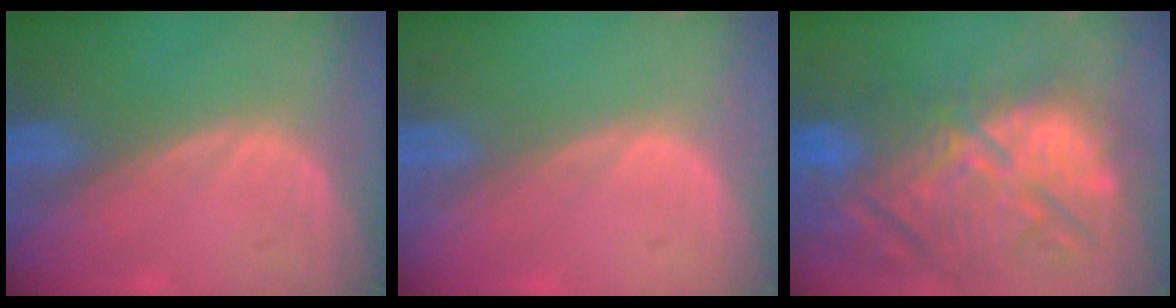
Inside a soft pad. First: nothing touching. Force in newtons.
{"total": 0.0}
{"total": 14.8, "press": 12.9, "slide": 7.3}